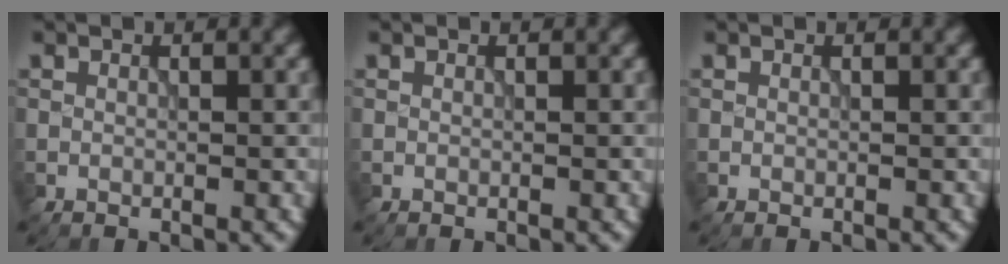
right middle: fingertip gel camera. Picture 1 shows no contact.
{"total": 0.0}
{"total": 0.0}